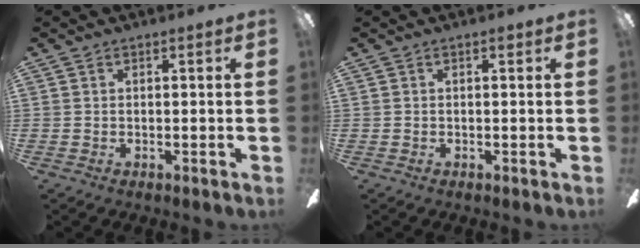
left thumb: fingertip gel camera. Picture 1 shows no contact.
{"total": 0.6, "force": [0.4, 0.2, 0.4], "torque": [-0.008, 0.004, 0.006]}